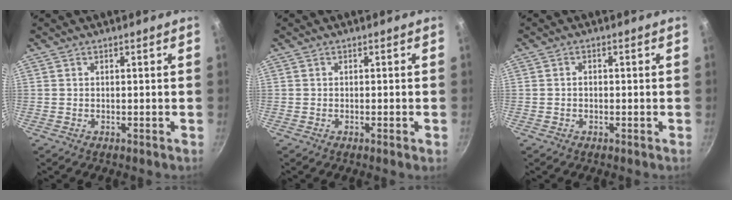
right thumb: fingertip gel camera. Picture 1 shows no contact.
{"total": 1.1, "force": [-0.5, -0.1, 0.9], "torque": [-0.020, 0.000, -0.010]}
{"total": 1.0, "force": [-0.3, 0.8, 0.5], "torque": [-0.010, 0.005, -0.005]}